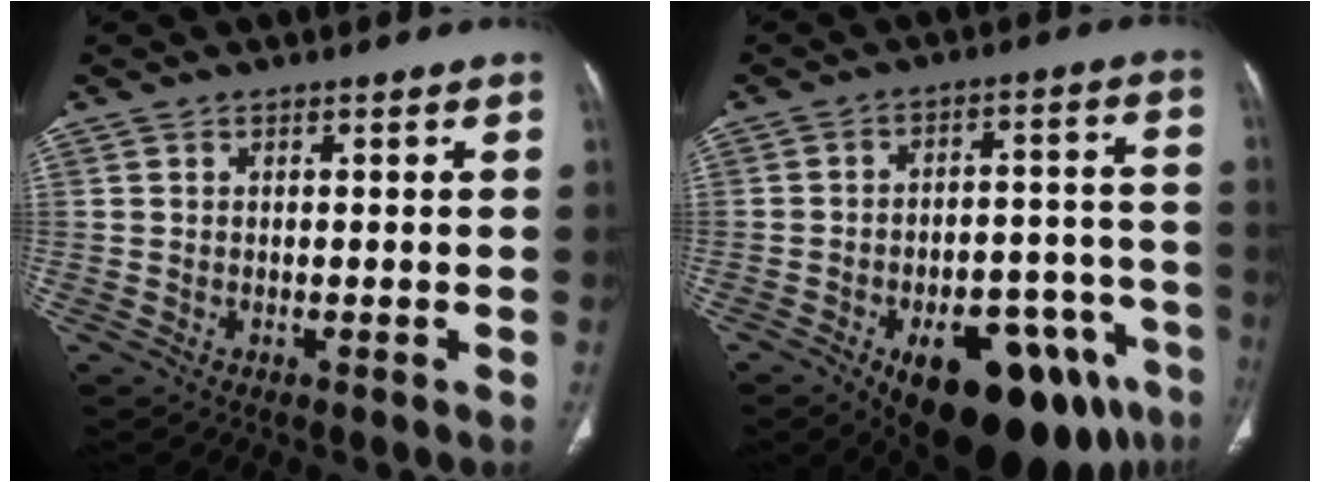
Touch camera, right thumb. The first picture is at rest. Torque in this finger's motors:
{"motor_torque": [2.17, 2.34, 1.17, -1.23, 0.42]}